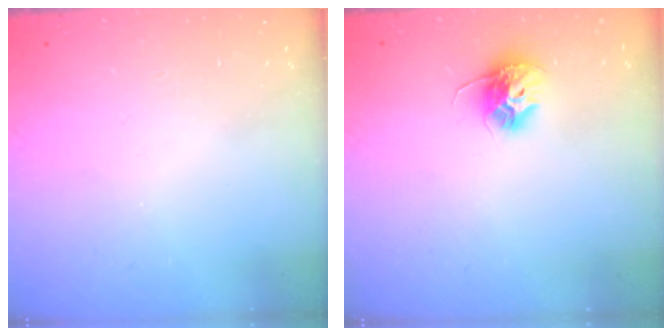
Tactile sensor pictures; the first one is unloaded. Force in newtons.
{"total": 9.8, "press": 9.8, "slide": 0.3}